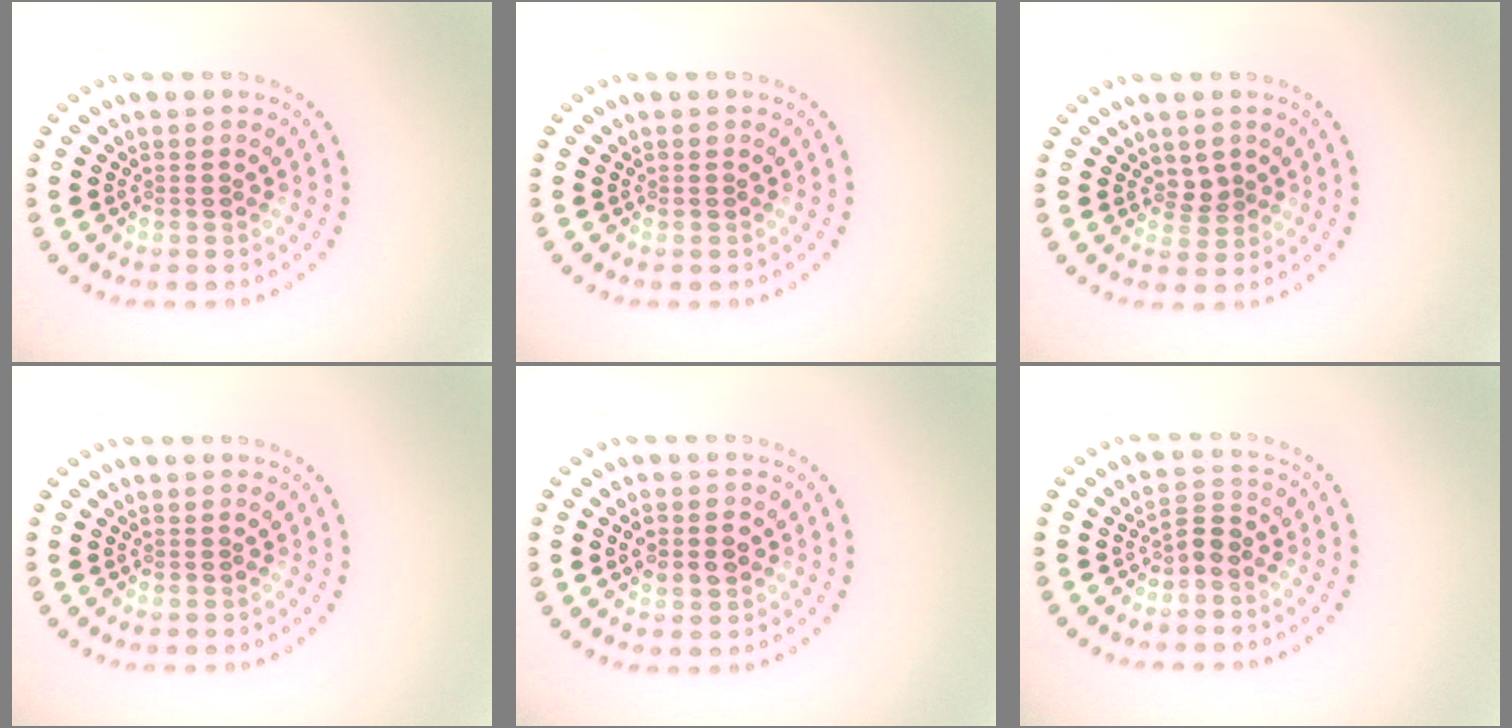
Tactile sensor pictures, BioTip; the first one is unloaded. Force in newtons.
{"total": 0.0}
{"total": 1.4, "press": 1.0, "slide": 1.0}
{"total": 0.0}
{"total": 3.0, "press": 3.0, "slide": 0.0}
{"total": 1.8, "press": 1.4, "slide": 1.2}